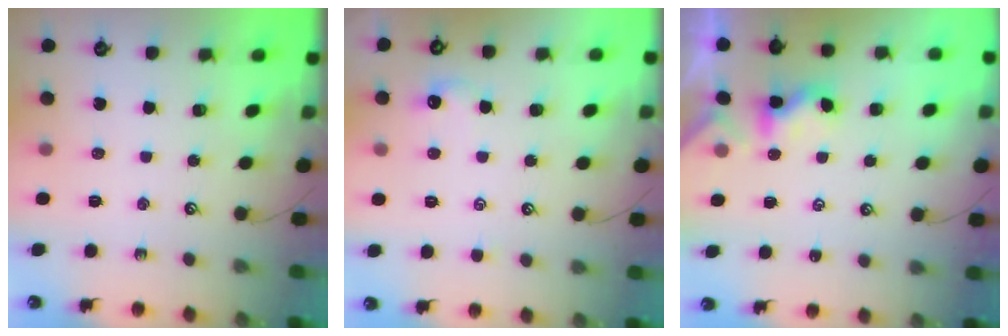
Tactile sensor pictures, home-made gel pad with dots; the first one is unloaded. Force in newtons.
{"total": 1.6, "press": 1.5, "slide": 0.4}
{"total": 2.3, "press": 2.3, "slide": 0.1}